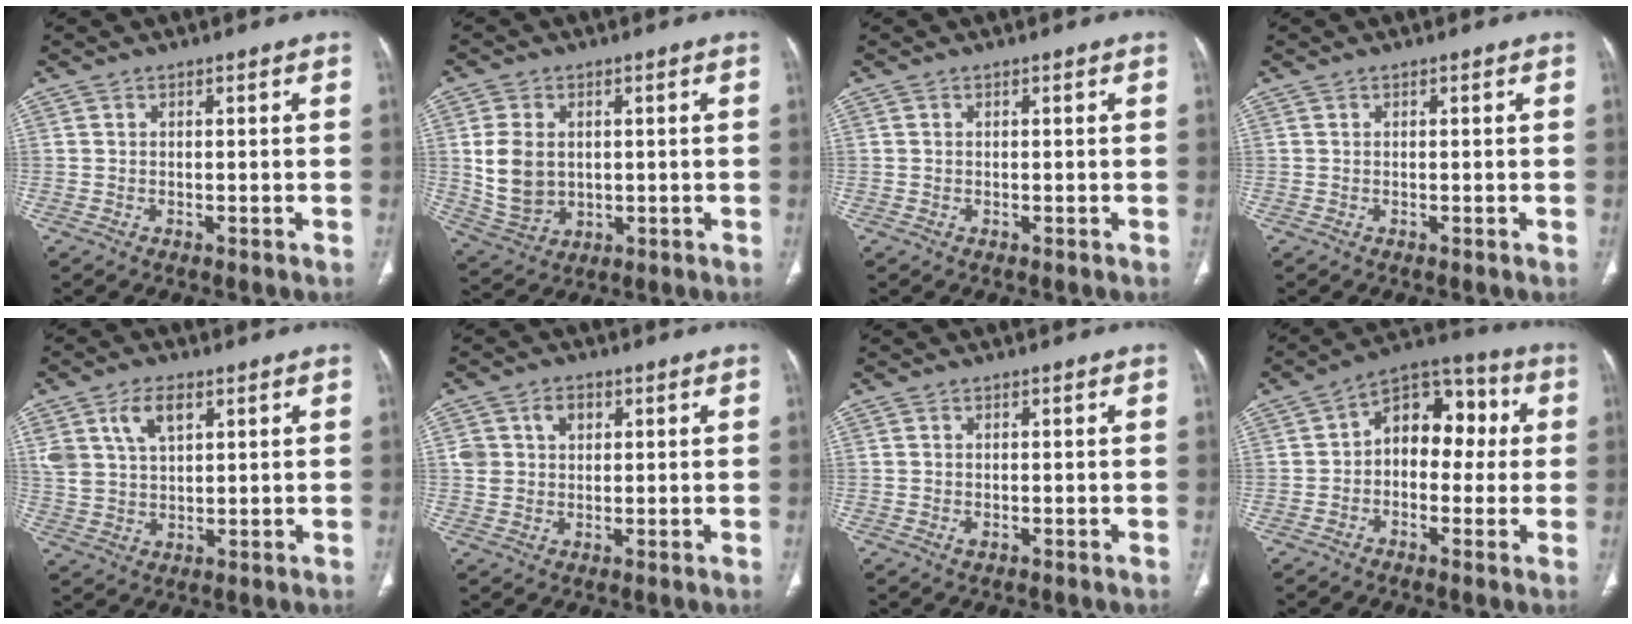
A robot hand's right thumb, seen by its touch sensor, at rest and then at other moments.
{"total": 9.4, "force": [1.0, 7.0, 6.2], "torque": [-0.112, -0.007, 0.035]}
{"total": 0.0}
{"total": 0.0}
{"total": 7.9, "force": [3.7, 4.4, 5.4], "torque": [-0.095, -0.010, 0.077]}
{"total": 5.2, "force": [1.8, 4.0, 2.7], "torque": [-0.028, -0.004, 0.035]}
{"total": 0.8, "force": [-0.2, 0.5, 0.6], "torque": [-0.016, -0.001, -0.002]}
{"total": 12.3, "force": [0.9, 8.2, 9.1], "torque": [-0.084, 0.040, -0.004]}